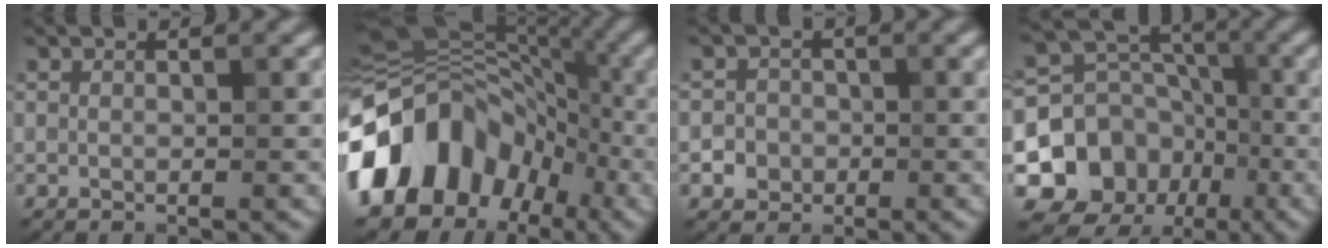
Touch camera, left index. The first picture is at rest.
{"total": 12.3, "force": [-4.2, 9.5, 6.7], "torque": [-0.113, 0.010, -0.093]}
{"total": 2.6, "force": [-0.9, 2.4, 0.4], "torque": [0.018, 0.000, -0.021]}
{"total": 8.6, "force": [-3.0, 7.4, 3.2], "torque": [-0.052, 0.003, -0.060]}